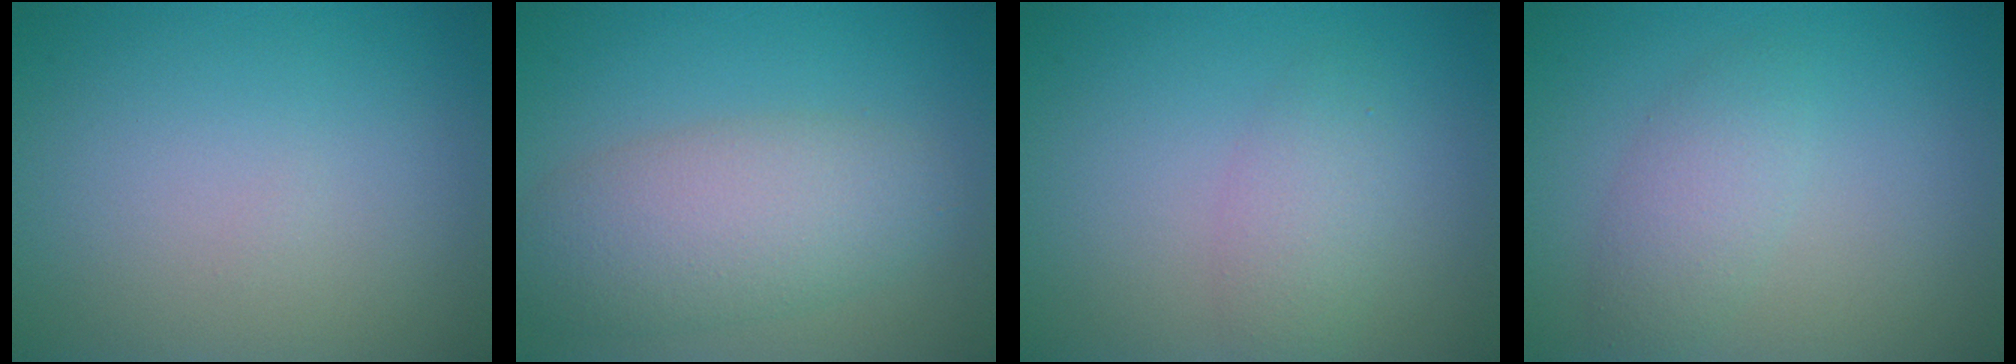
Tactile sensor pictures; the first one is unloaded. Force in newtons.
{"total": 5.7, "press": 5.7, "slide": 0.1}
{"total": 2.3, "press": 2.3, "slide": 0.0}
{"total": 2.5, "press": 2.5, "slide": 0.0}